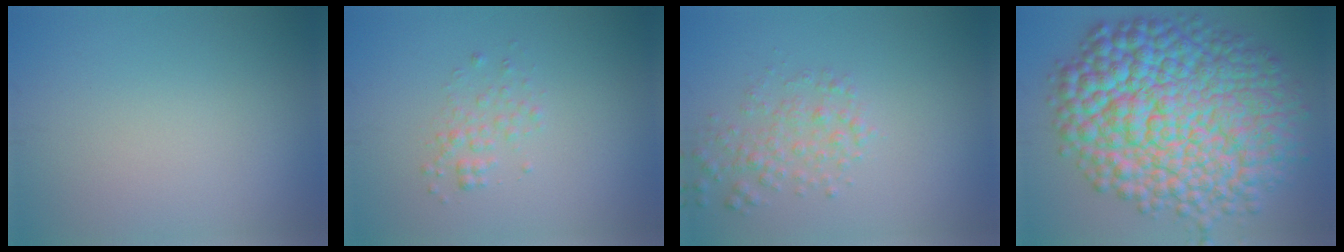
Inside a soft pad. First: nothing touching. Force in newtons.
{"total": 1.4, "press": 1.4, "slide": 0.1}
{"total": 2.5, "press": 2.5, "slide": 0.1}
{"total": 17.1, "press": 17.1, "slide": 0.1}